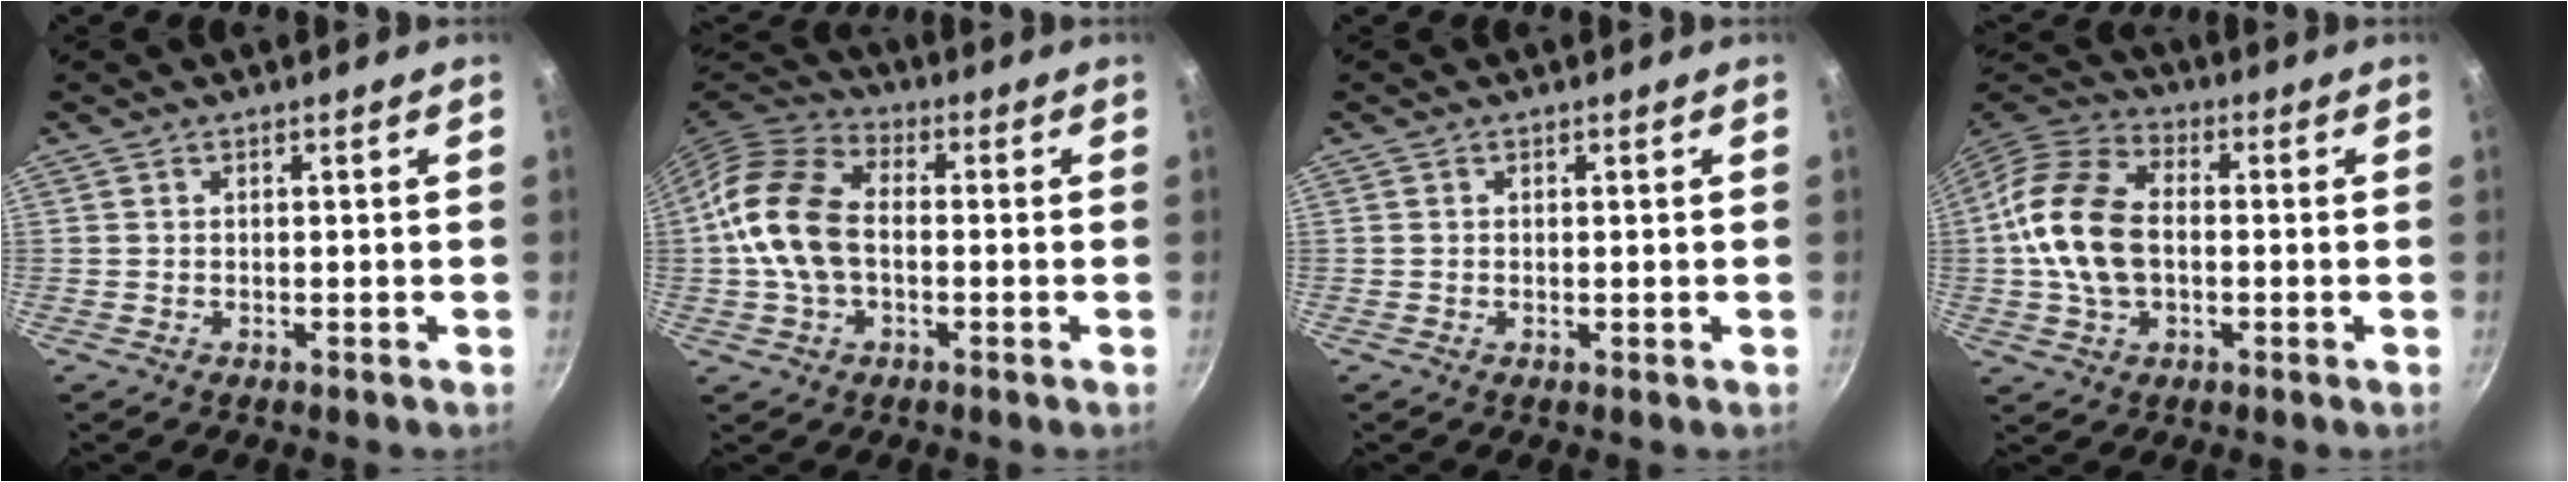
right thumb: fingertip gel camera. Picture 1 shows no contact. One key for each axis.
{"total": 13.9, "fx": -0.7, "fy": 9.1, "fz": 10.4, "tx": -0.188, "ty": 0.031, "tz": -0.028}
{"total": 0.0}
{"total": 15.1, "fx": -0.4, "fy": 9.9, "fz": 11.4, "tx": -0.207, "ty": 0.025, "tz": -0.021}